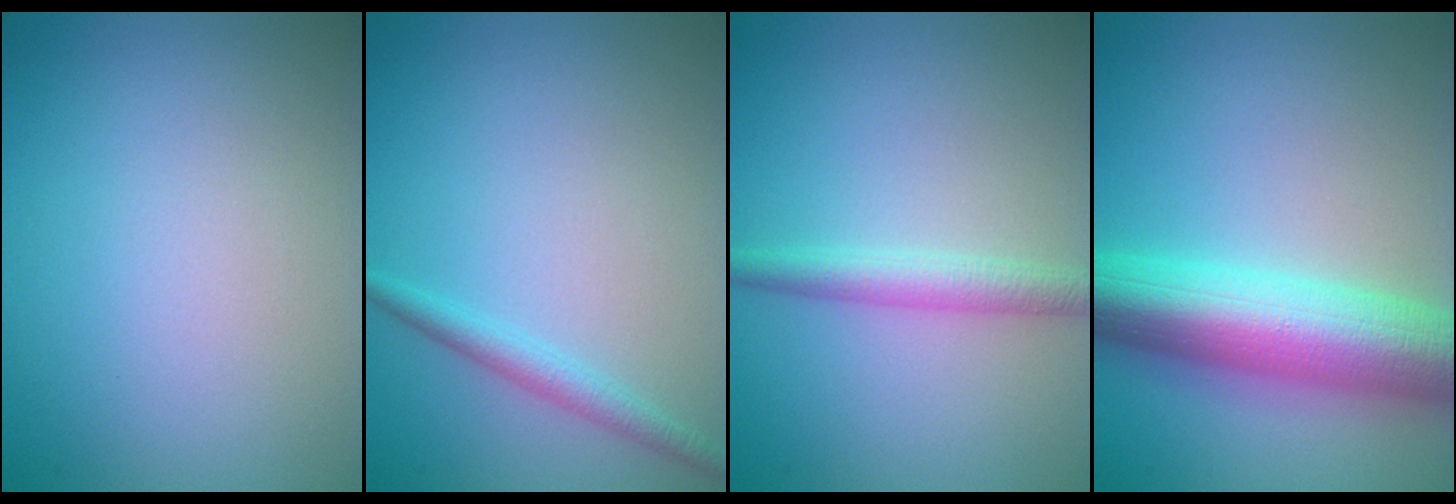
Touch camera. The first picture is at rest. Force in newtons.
{"total": 1.8, "press": 1.8, "slide": 0.0}
{"total": 2.4, "press": 2.4, "slide": 0.0}
{"total": 10.5, "press": 10.5, "slide": 0.1}